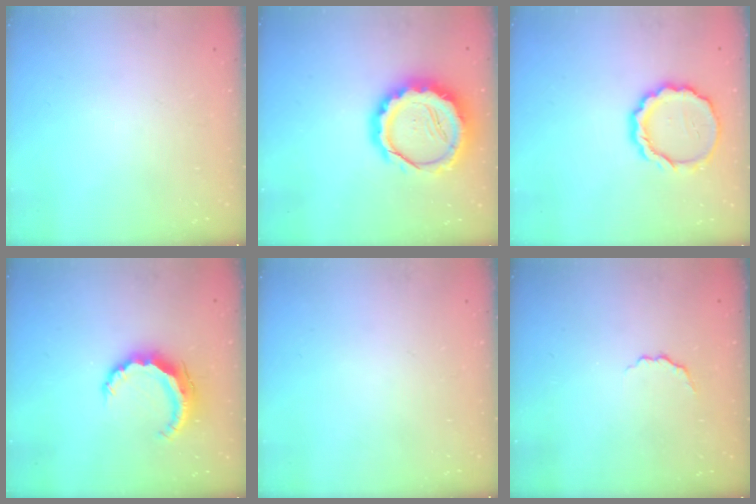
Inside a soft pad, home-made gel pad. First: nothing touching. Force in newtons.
{"total": 16.8, "press": 16.4, "slide": 3.5}
{"total": 11.8, "press": 11.5, "slide": 2.4}
{"total": 8.1, "press": 8.0, "slide": 1.2}
{"total": 0.0}
{"total": 3.0, "press": 2.9, "slide": 0.9}